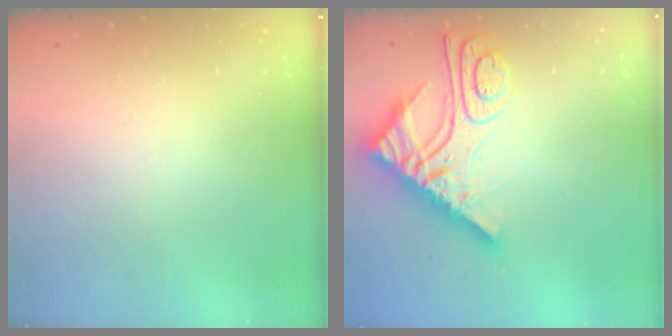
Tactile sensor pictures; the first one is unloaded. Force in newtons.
{"total": 15.0, "press": 15.0, "slide": 1.4}